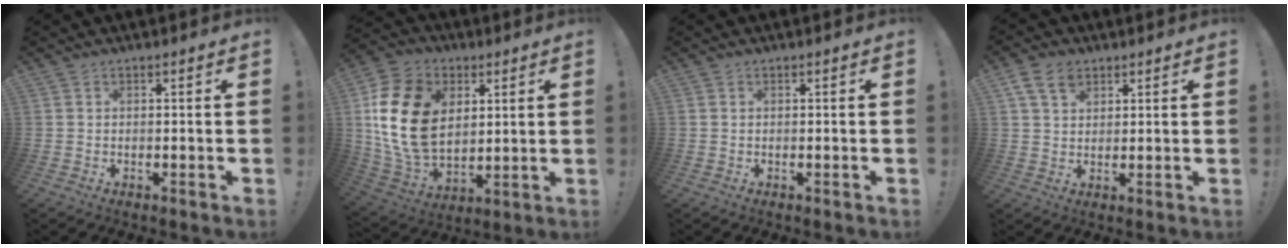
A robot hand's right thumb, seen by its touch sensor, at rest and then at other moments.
{"total": 21.5, "force": [4.5, 15.7, 13.9], "torque": [-0.266, -0.015, 0.088]}
{"total": 0.0}
{"total": 7.0, "force": [3.8, 4.7, 3.6], "torque": [-0.063, -0.006, 0.074]}